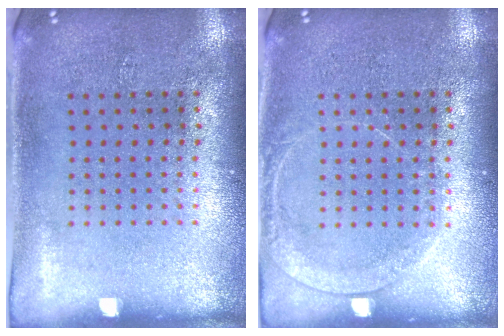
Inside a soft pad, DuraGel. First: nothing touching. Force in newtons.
{"total": 1.4, "press": 1.4, "slide": 0.1}